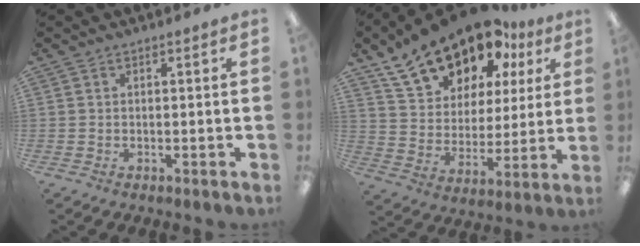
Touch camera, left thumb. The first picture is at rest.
{"total": 19.0, "force": [13.8, 10.1, 8.3], "torque": [-0.161, -0.071, 0.249]}